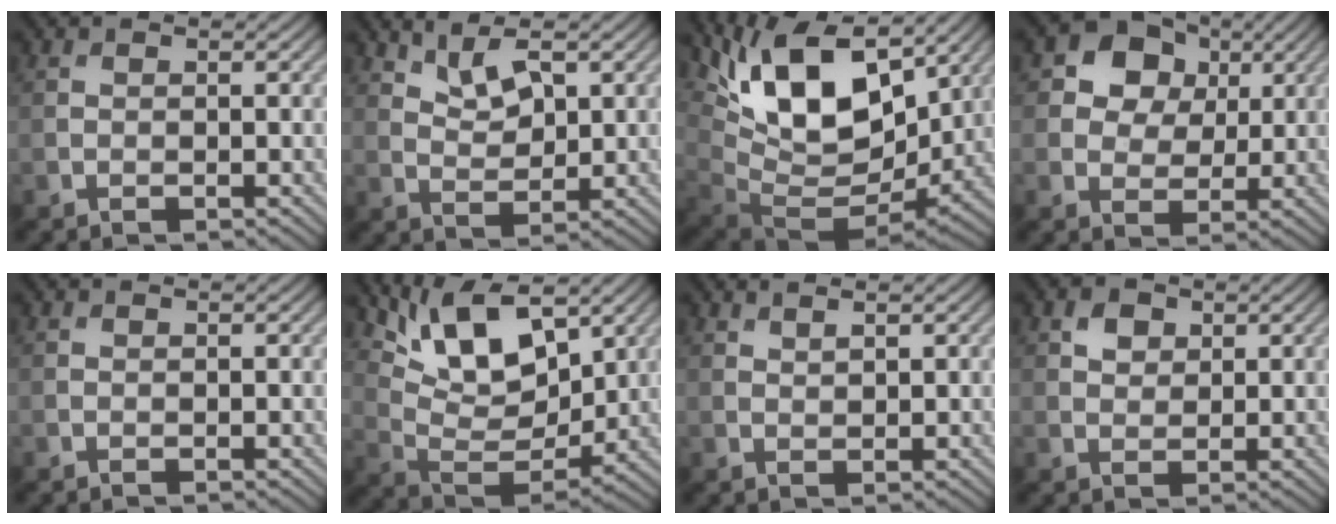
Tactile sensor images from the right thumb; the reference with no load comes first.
{"total": 4.5, "force": [2.8, 1.9, 3.0], "torque": [-0.062, -0.006, 0.060]}
{"total": 16.0, "force": [6.2, 8.6, 12.0], "torque": [-0.235, 0.009, 0.115]}
{"total": 10.2, "force": [4.3, 8.1, 4.5], "torque": [-0.116, 0.018, 0.069]}
{"total": 0.0}
{"total": 11.9, "force": [7.0, 5.2, 8.1], "torque": [-0.164, -0.004, 0.120]}
{"total": 1.2, "force": [1.0, 0.2, 0.6], "torque": [-0.014, -0.002, 0.023]}
{"total": 2.4, "force": [1.2, 1.8, 1.1], "torque": [-0.021, 0.000, 0.020]}